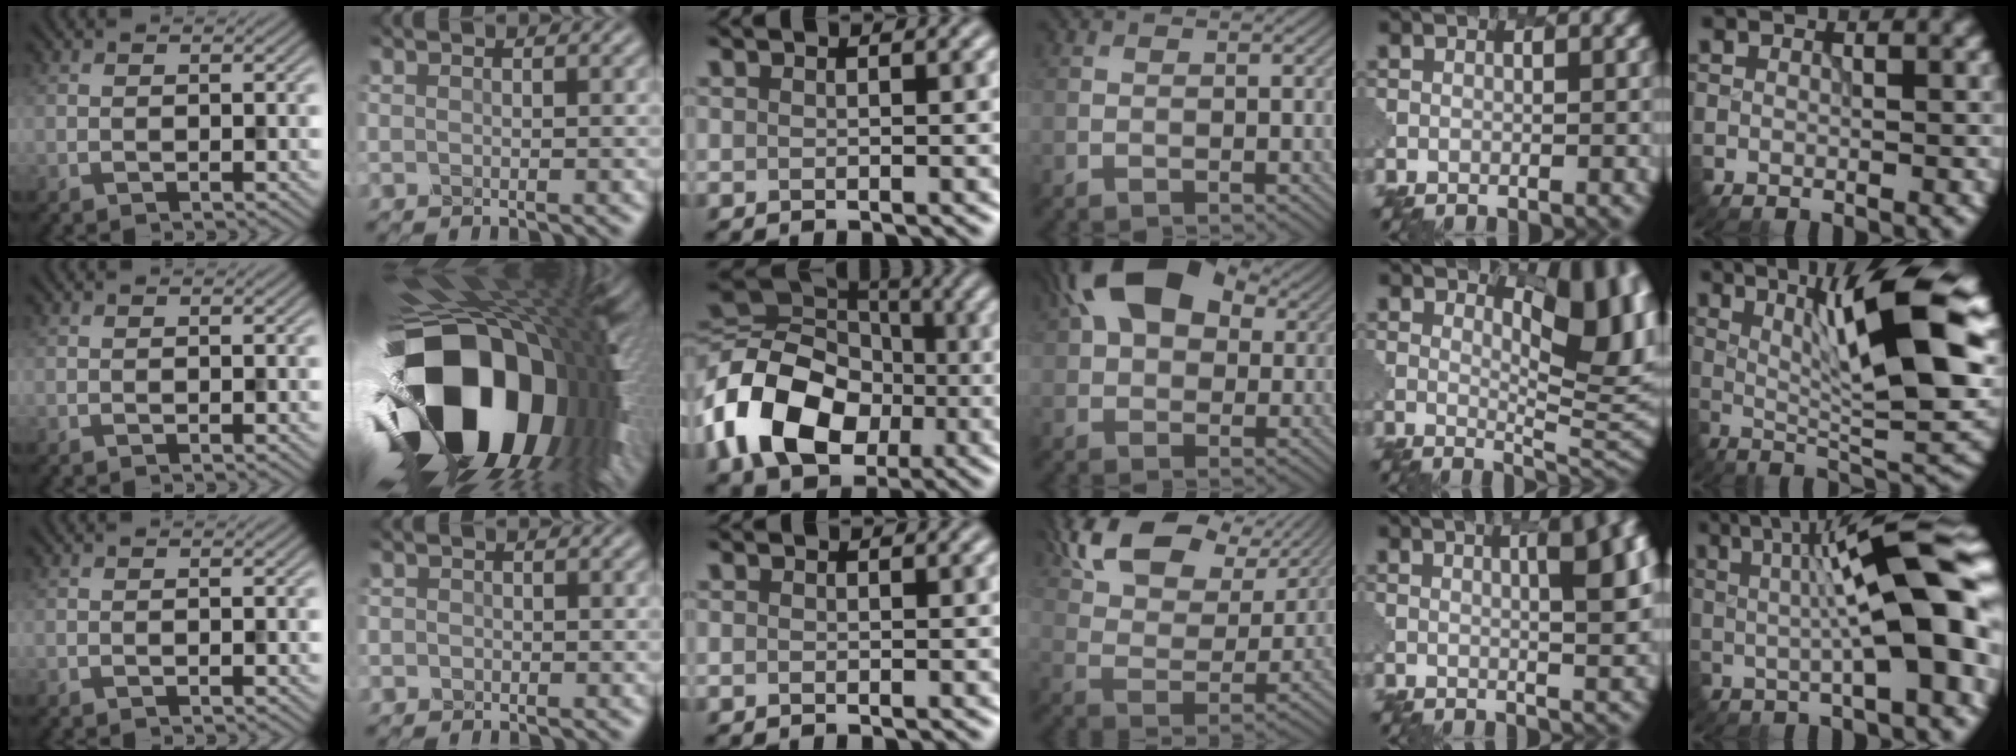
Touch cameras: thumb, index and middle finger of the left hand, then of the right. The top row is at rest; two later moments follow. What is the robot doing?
{"motion": "dispense", "object": "glue stick"}